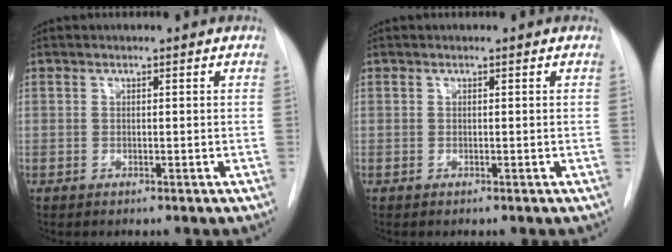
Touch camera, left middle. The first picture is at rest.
{"total": 0.0}